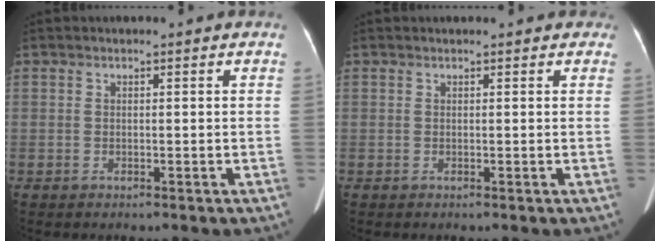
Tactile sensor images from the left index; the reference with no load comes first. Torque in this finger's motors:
{"motor_torque": [0.07, -0.08, 0.05, 0.03]}